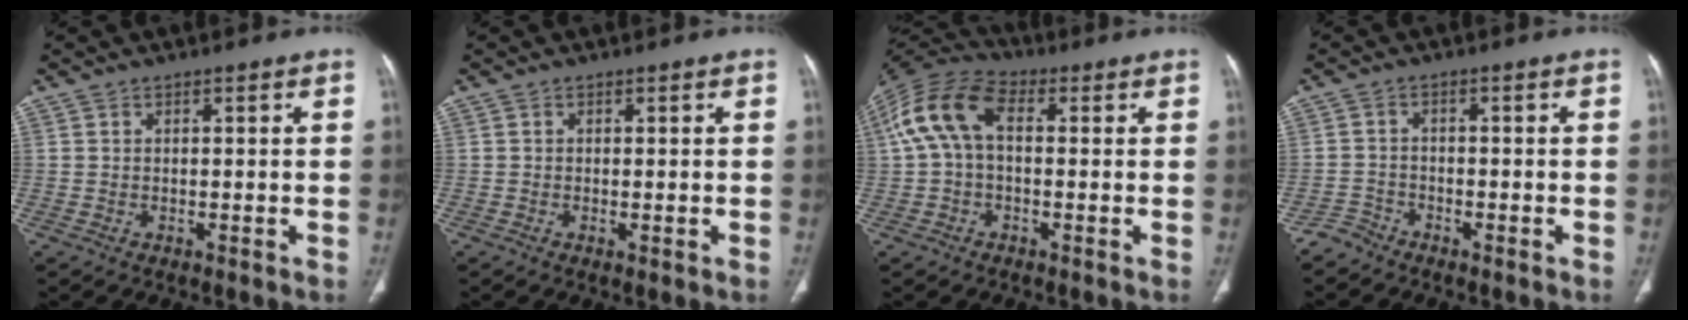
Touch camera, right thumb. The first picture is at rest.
{"total": 0.7, "force": [-0.1, 0.3, 0.6], "torque": [-0.014, -0.003, -0.003]}
{"total": 12.0, "force": [1.5, 7.4, 9.3], "torque": [-0.188, 0.036, 0.018]}
{"total": 2.4, "force": [-2.2, 0.8, -0.4], "torque": [0.014, 0.000, -0.050]}